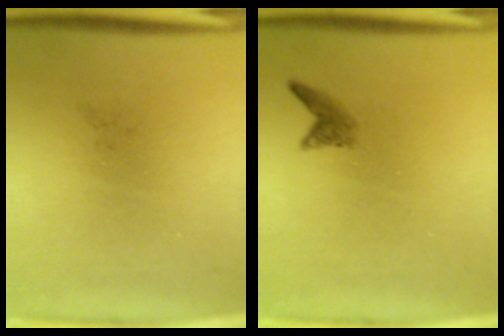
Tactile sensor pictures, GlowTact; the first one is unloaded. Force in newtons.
{"total": 1.5}